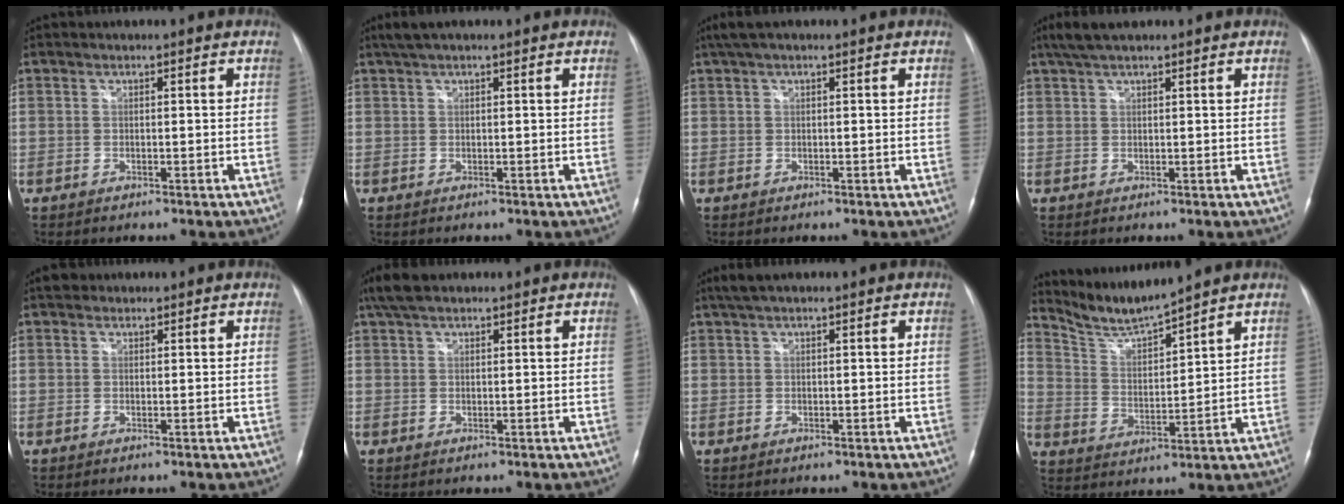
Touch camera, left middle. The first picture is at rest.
{"total": 3.2, "force": [2.4, 0.7, 2.1], "torque": [-0.042, 0.028, 0.045]}
{"total": 3.6, "force": [2.5, 0.8, 2.5], "torque": [-0.050, 0.037, 0.046]}
{"total": 4.1, "force": [3.1, 0.8, 2.5], "torque": [-0.054, 0.025, 0.060]}
{"total": 1.7, "force": [1.2, 1.1, 0.2], "torque": [-0.002, 0.014, 0.016]}
{"total": 4.1, "force": [3.2, 1.6, 2.1], "torque": [-0.049, 0.022, 0.062]}
{"total": 2.9, "force": [2.2, 0.5, 1.8], "torque": [-0.038, 0.025, 0.042]}
{"total": 7.4, "force": [7.3, -1.2, 1.1], "torque": [-0.036, -0.005, 0.154]}